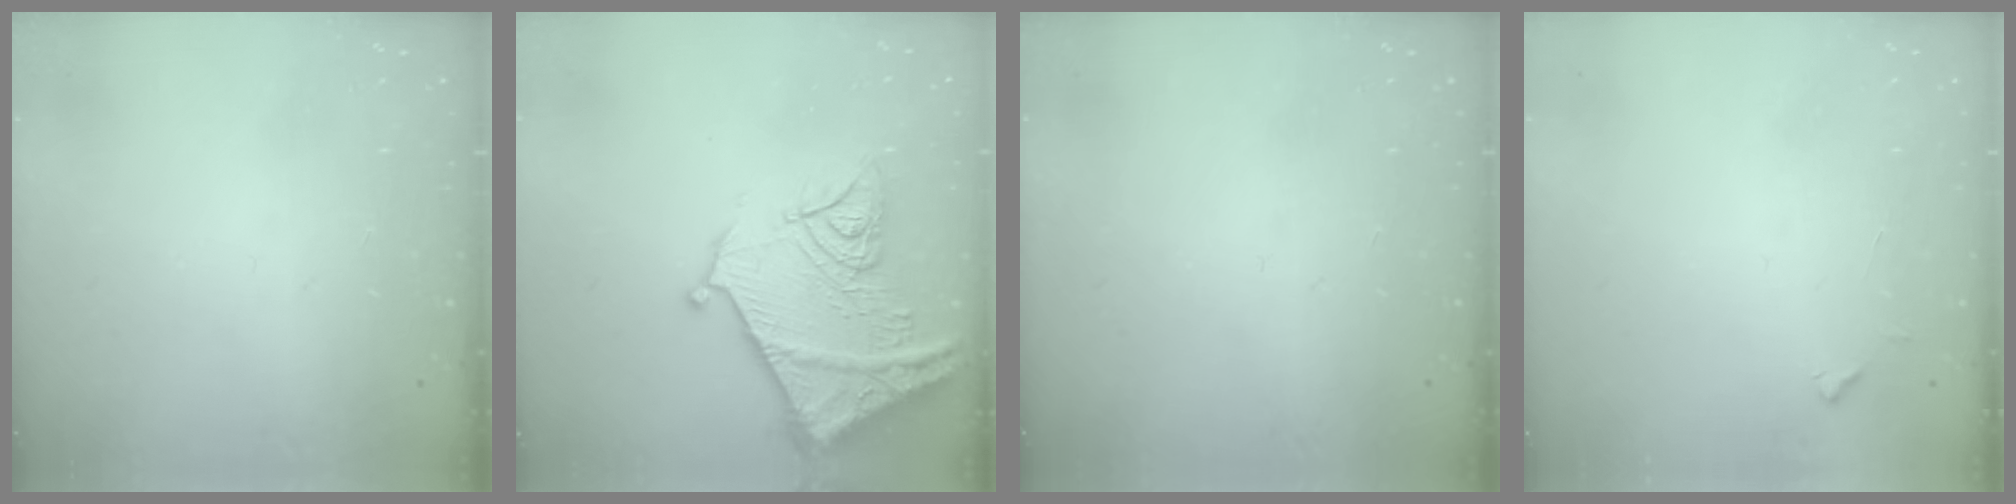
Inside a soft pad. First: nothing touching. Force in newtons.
{"total": 18.1, "press": 18.0, "slide": 1.9}
{"total": 0.0}
{"total": 4.0, "press": 3.9, "slide": 0.2}